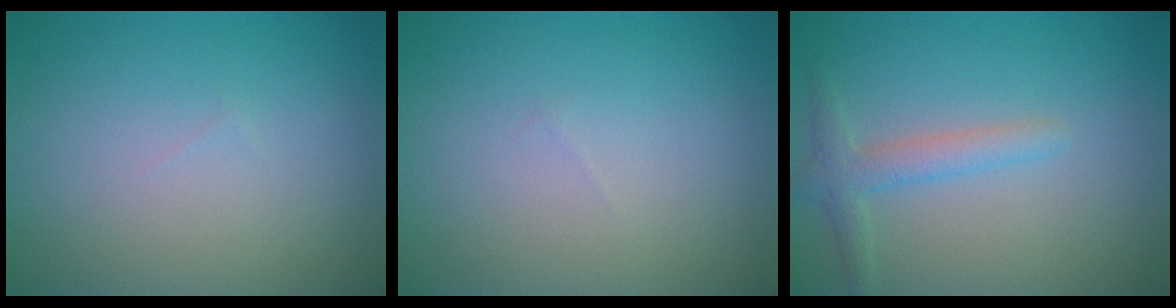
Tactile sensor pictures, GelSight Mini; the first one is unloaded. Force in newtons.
{"total": 0.0}
{"total": 2.3, "press": 2.3, "slide": 0.1}